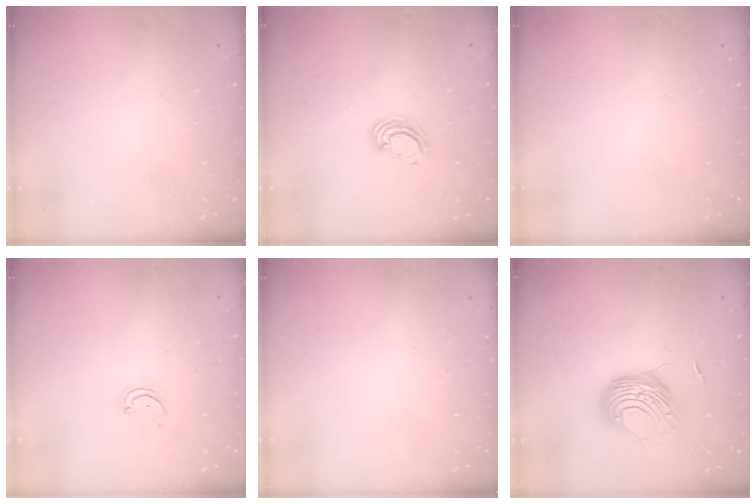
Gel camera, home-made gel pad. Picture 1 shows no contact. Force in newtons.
{"total": 5.6, "press": 5.6, "slide": 0.3}
{"total": 0.0}
{"total": 1.8, "press": 1.7, "slide": 0.2}
{"total": 0.0}
{"total": 8.8, "press": 8.8, "slide": 0.8}